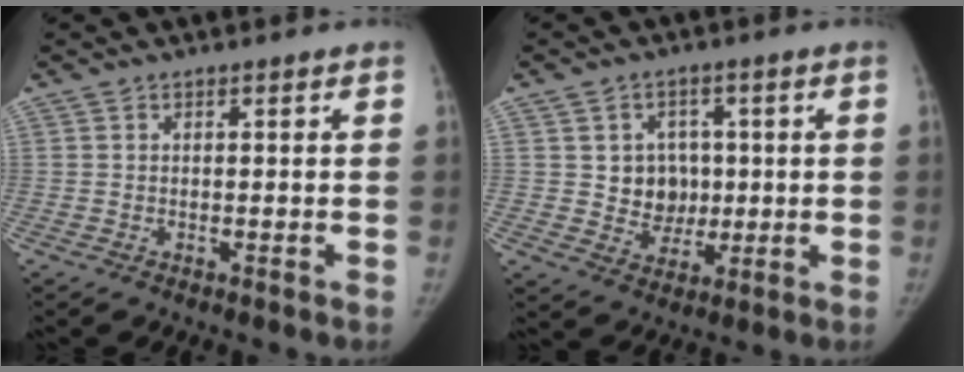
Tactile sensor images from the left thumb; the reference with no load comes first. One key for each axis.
{"total": 7.4, "fx": 0.8, "fy": 6.8, "fz": 2.9, "tx": 0.004, "ty": 0.001, "tz": 0.017}